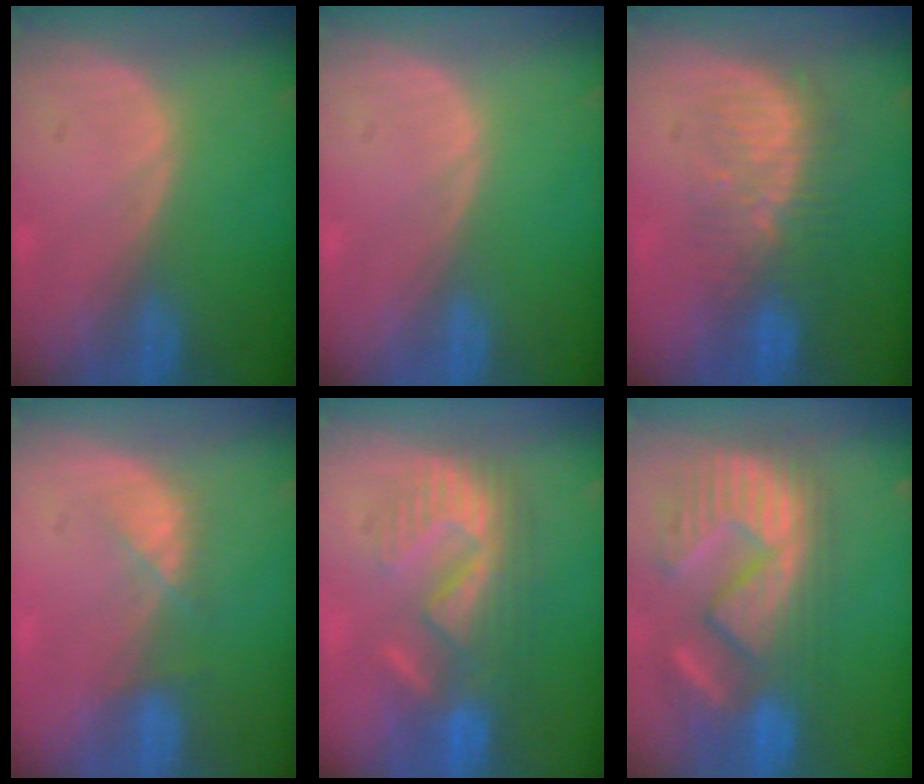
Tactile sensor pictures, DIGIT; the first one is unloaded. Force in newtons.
{"total": 0.0}
{"total": 8.1, "press": 7.4, "slide": 3.3}
{"total": 2.9, "press": 2.9, "slide": 0.7}
{"total": 8.7, "press": 8.6, "slide": 1.4}
{"total": 12.7, "press": 11.9, "slide": 4.5}